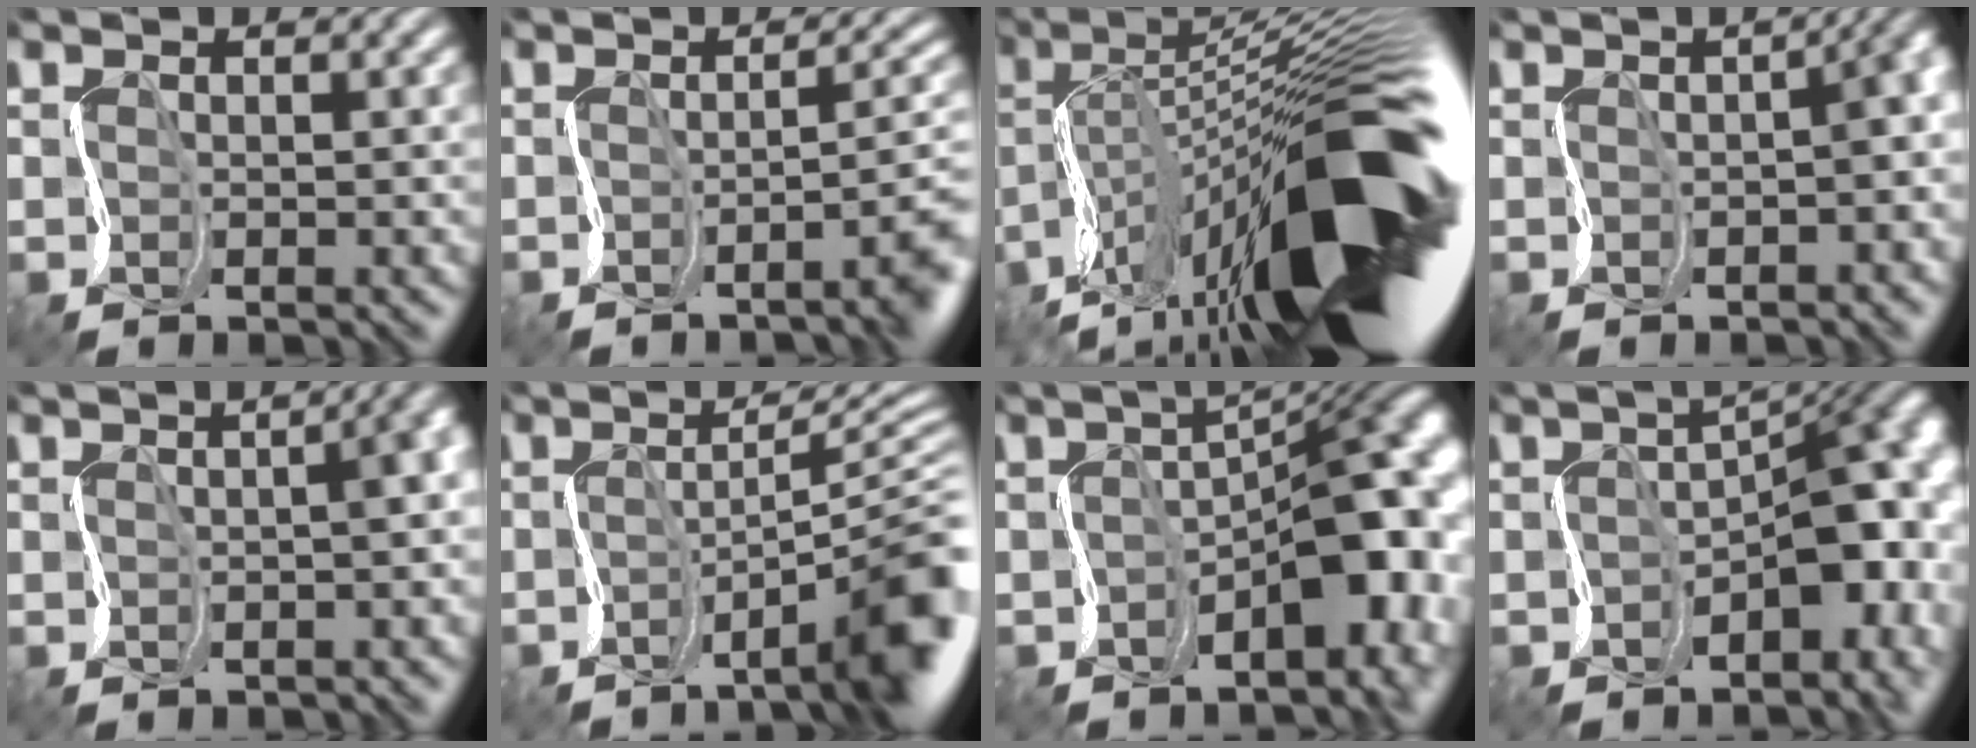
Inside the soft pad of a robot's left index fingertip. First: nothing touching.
{"total": 5.6, "force": [-1.3, 1.3, 5.3], "torque": [-0.044, -0.004, -0.023]}
{"total": 18.4, "force": [-5.0, 6.5, 16.4], "torque": [-0.235, 0.022, -0.112]}
{"total": 7.0, "force": [-0.3, 3.1, 6.2], "torque": [-0.047, 0.007, -0.003]}
{"total": 9.6, "force": [0.9, 5.0, 8.1], "torque": [-0.051, 0.031, -0.018]}
{"total": 8.7, "force": [-2.8, 1.6, 8.1], "torque": [-0.085, 0.010, -0.049]}
{"total": 11.3, "force": [-1.6, 5.3, 9.9], "torque": [-0.094, 0.012, -0.027]}
{"total": 9.5, "force": [-1.1, 5.0, 8.0], "torque": [-0.077, 0.011, -0.021]}